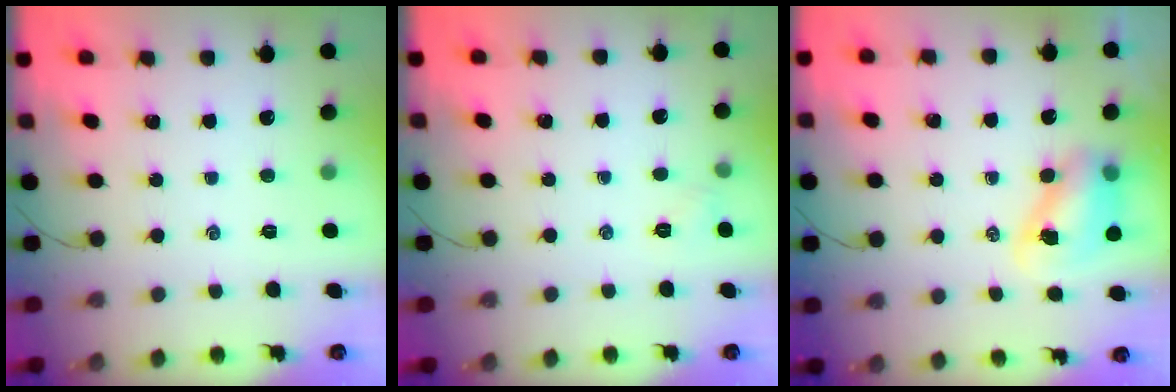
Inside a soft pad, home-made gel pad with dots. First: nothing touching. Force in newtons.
{"total": 2.9, "press": 2.7, "slide": 1.0}
{"total": 8.0, "press": 7.8, "slide": 1.8}